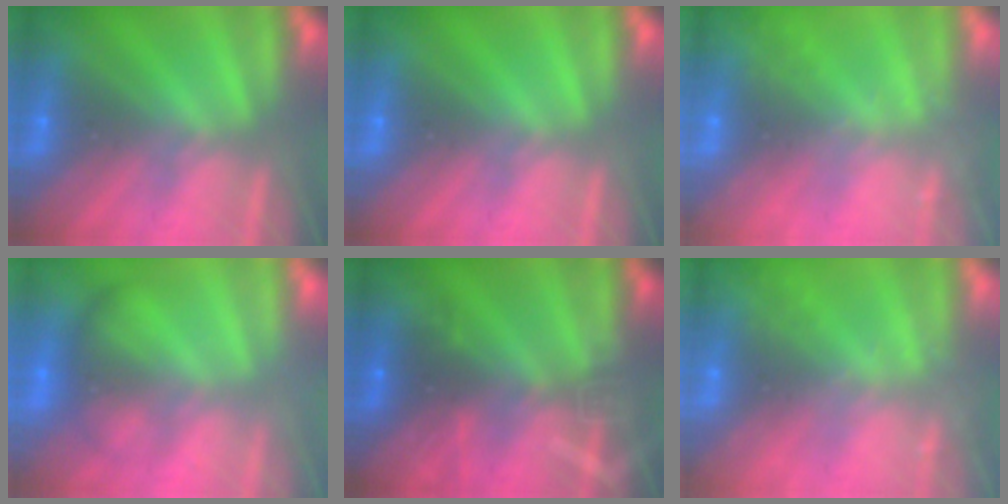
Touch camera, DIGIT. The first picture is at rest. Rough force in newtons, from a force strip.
{"total": 0.0}
{"total": 2.3}
{"total": 2.1}
{"total": 3.1}
{"total": 2.3}